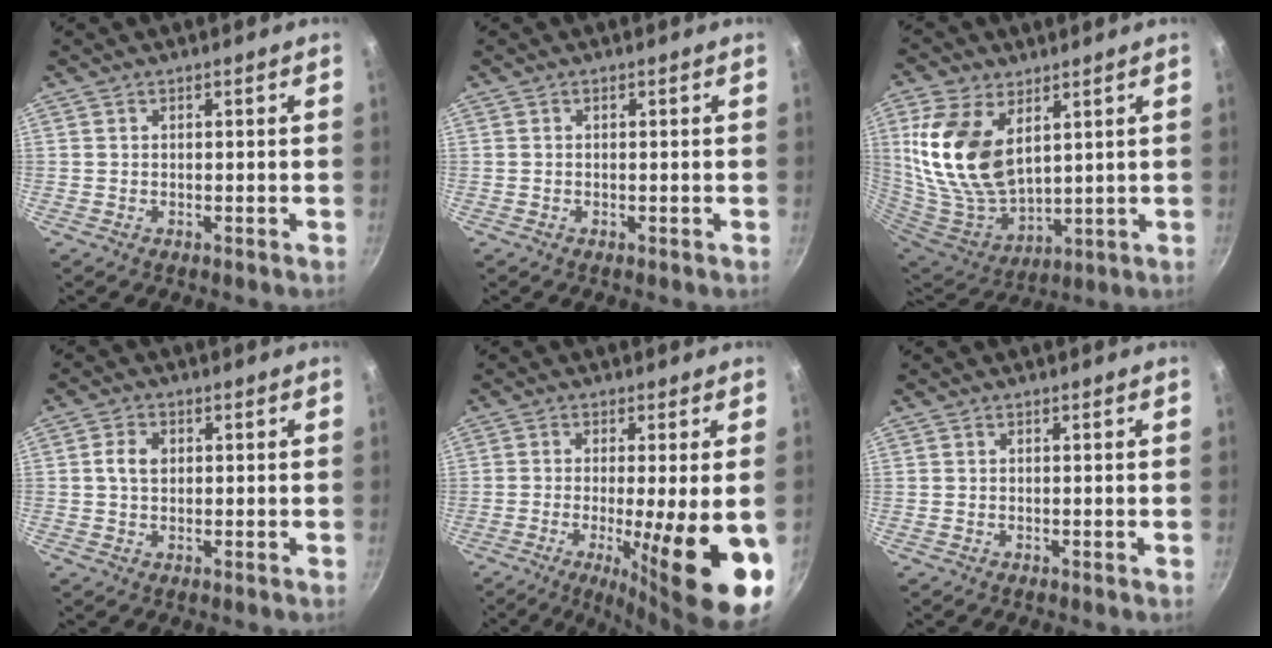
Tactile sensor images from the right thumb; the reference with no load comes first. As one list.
[{"total": 0.0}, {"total": 18.5, "force": [6.2, 11.0, 13.4], "torque": [-0.266, -0.040, 0.136]}, {"total": 3.9, "force": [0.6, 2.6, 2.8], "torque": [-0.050, 0.007, 0.006]}, {"total": 16.5, "force": [-4.3, 2.9, 15.6], "torque": [-0.226, -0.012, -0.057]}, {"total": 0.0}]